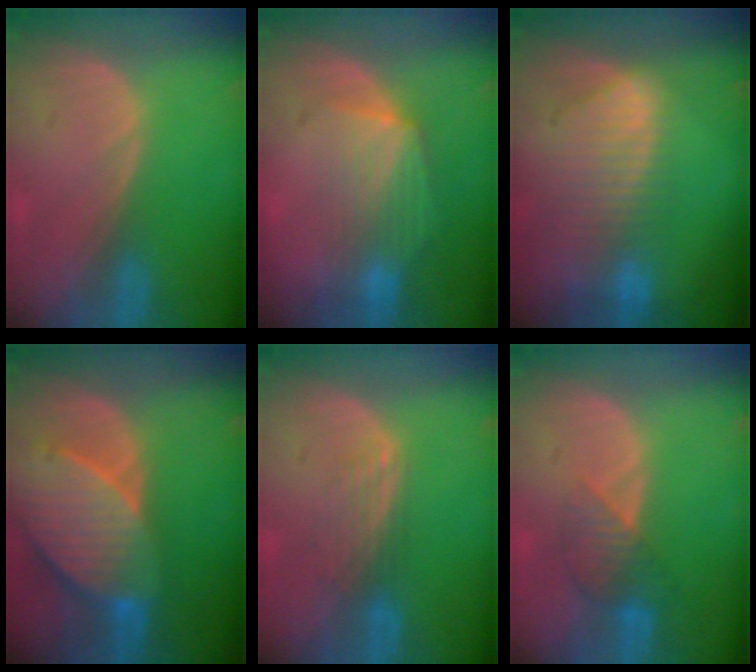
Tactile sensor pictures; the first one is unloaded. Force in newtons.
{"total": 7.4, "press": 6.9, "slide": 2.5}
{"total": 9.3, "press": 8.1, "slide": 4.6}
{"total": 10.3, "press": 9.1, "slide": 4.9}
{"total": 3.5, "press": 2.9, "slide": 2.1}
{"total": 4.2, "press": 4.1, "slide": 0.5}